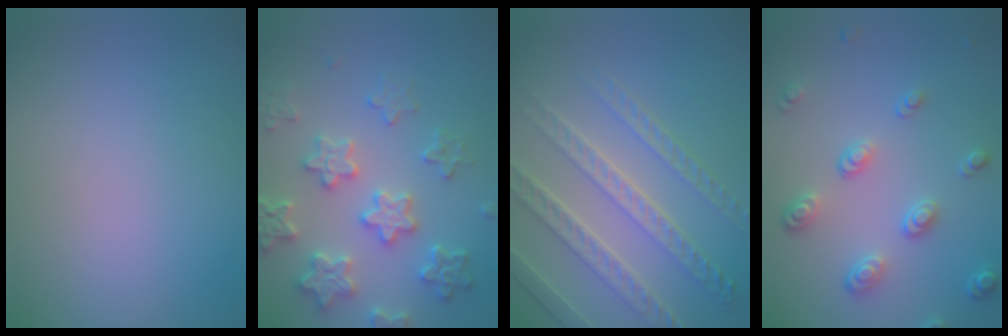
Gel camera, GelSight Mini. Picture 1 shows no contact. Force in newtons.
{"total": 5.4, "press": 5.3, "slide": 1.1}
{"total": 4.5, "press": 4.4, "slide": 0.9}
{"total": 3.7, "press": 2.8, "slide": 2.3}